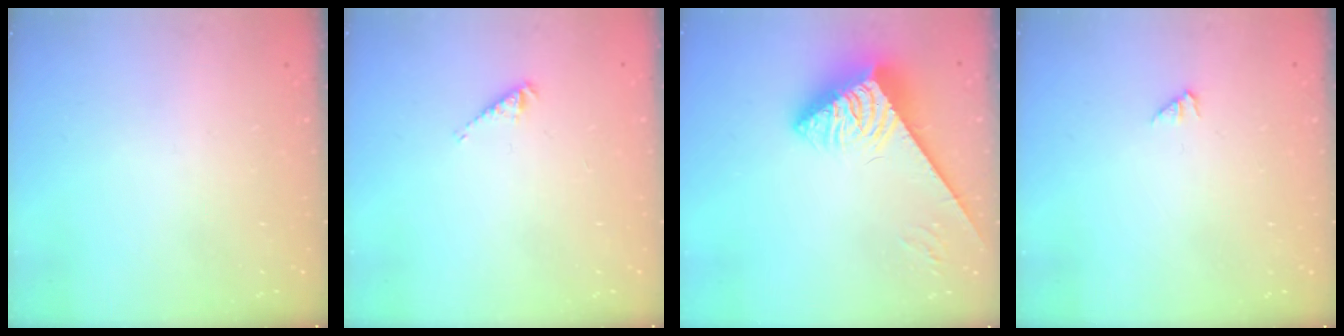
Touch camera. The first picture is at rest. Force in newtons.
{"total": 2.9, "press": 2.9, "slide": 0.4}
{"total": 4.1, "press": 4.0, "slide": 0.7}
{"total": 0.0}